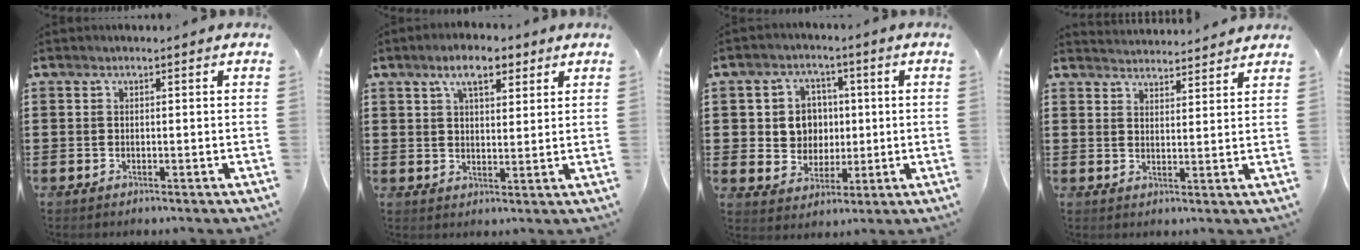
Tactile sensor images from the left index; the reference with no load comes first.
{"total": 6.5, "force": [4.2, 2.4, 4.3], "torque": [-0.080, 0.005, 0.072]}
{"total": 6.4, "force": [0.9, 5.9, 2.4], "torque": [-0.064, 0.015, 0.014]}
{"total": 3.2, "force": [3.1, -0.2, -0.2], "torque": [-0.005, -0.017, 0.058]}